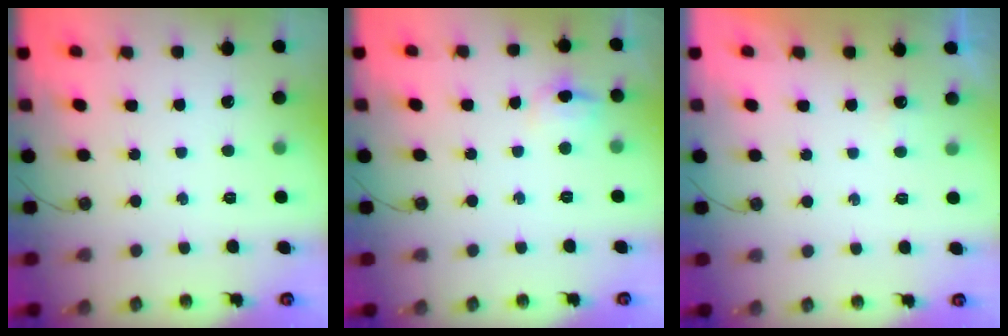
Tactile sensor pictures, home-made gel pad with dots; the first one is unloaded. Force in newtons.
{"total": 6.9, "press": 6.8, "slide": 1.0}
{"total": 1.9, "press": 1.9, "slide": 0.3}